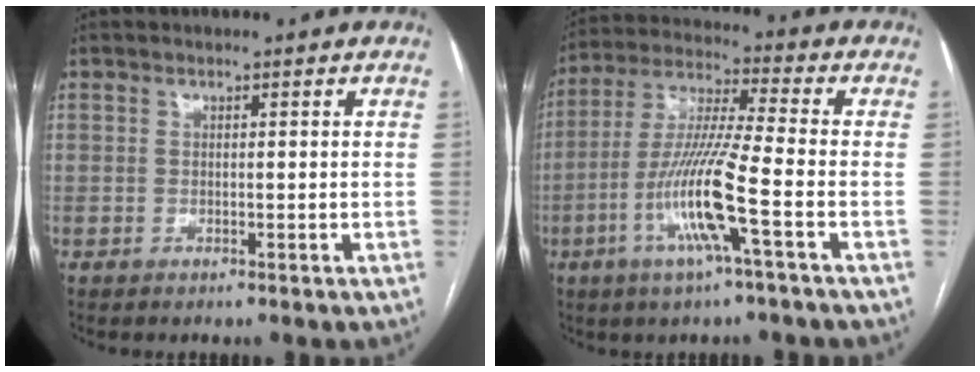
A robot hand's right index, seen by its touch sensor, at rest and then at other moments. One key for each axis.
{"total": 12.6, "fx": -4.4, "fy": -0.4, "fz": 11.8, "tx": -0.240, "ty": -0.006, "tz": -0.090}